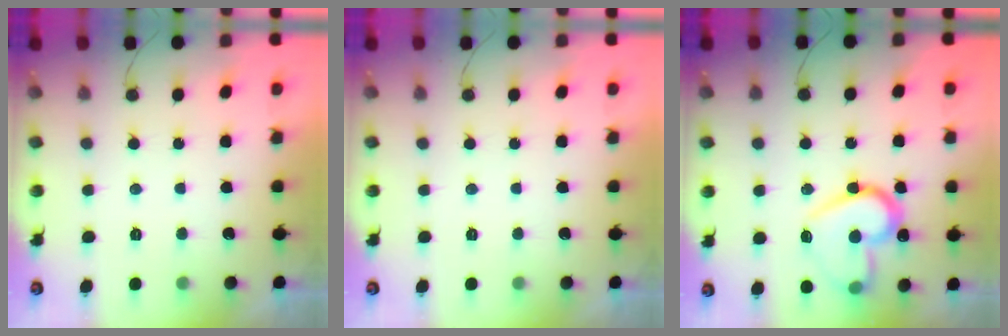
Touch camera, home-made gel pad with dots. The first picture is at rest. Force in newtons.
{"total": 0.0}
{"total": 17.4, "press": 17.3, "slide": 1.9}